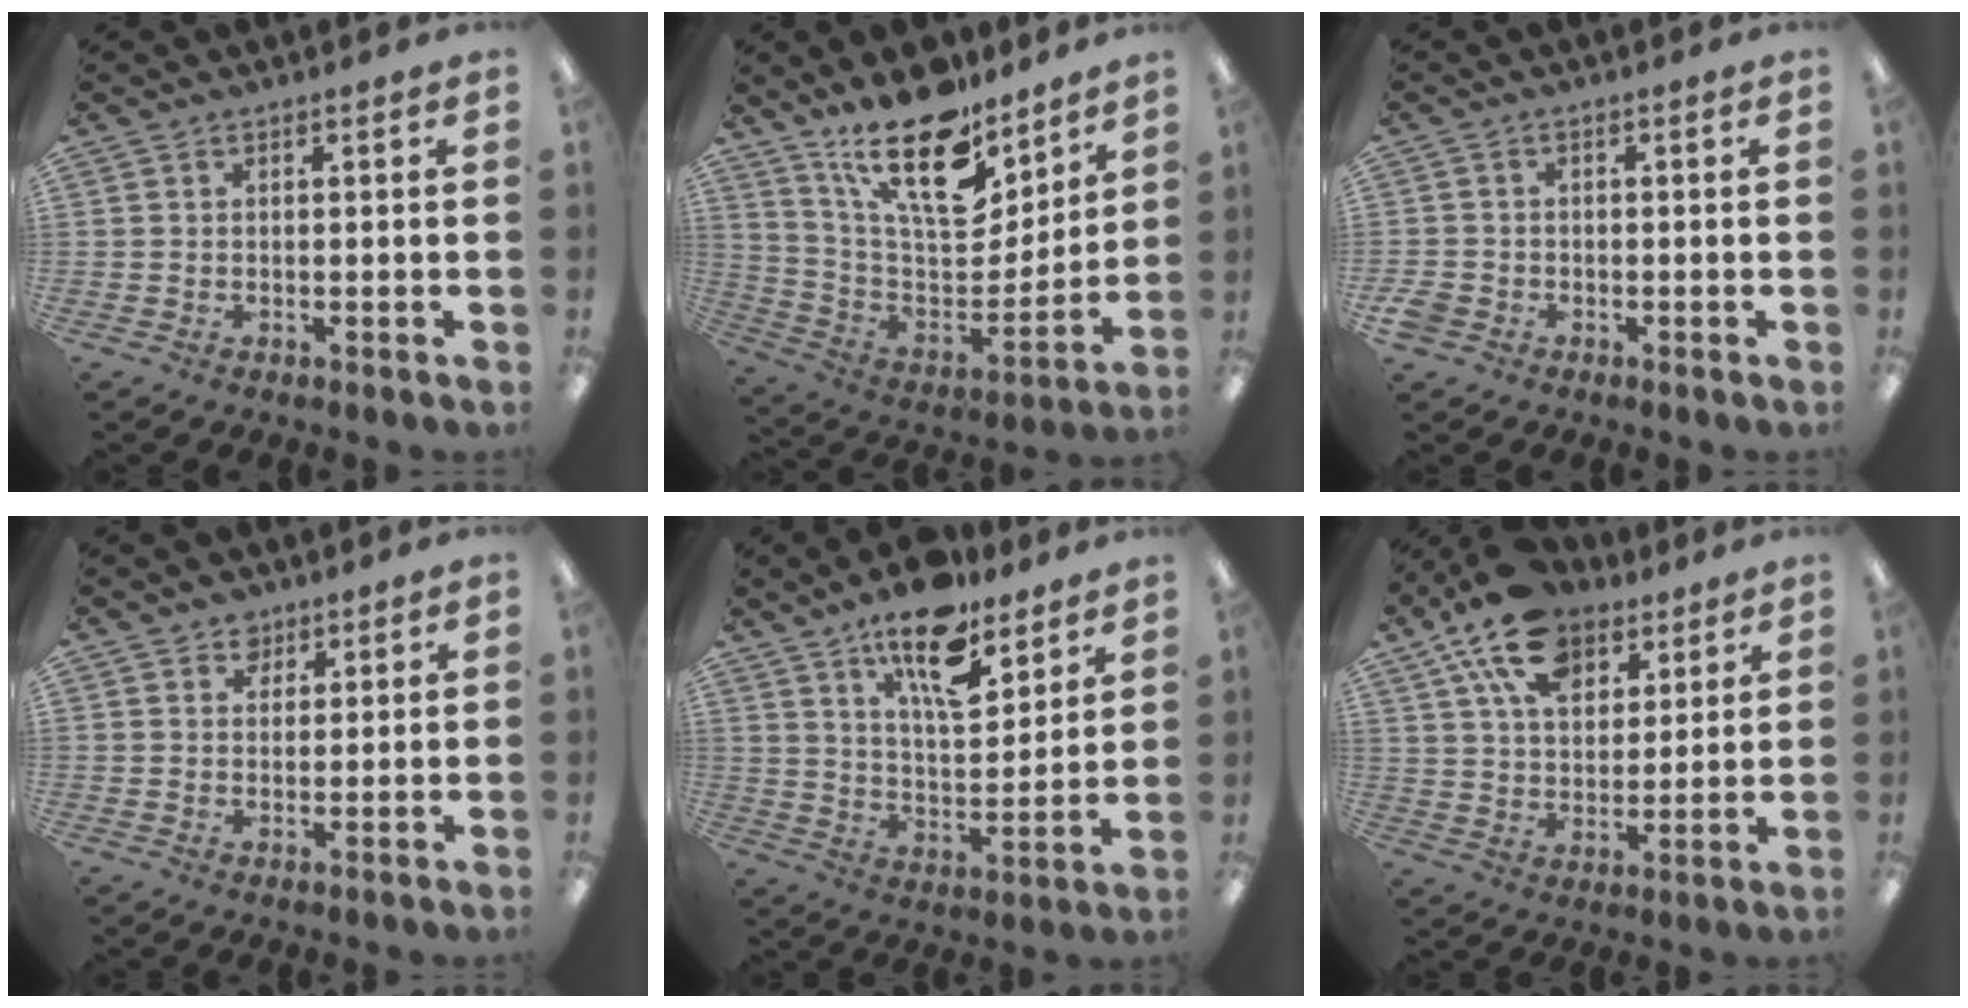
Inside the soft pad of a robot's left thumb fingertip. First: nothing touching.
{"total": 21.5, "force": [15.3, 8.4, 12.6], "torque": [-0.213, -0.105, 0.269]}
{"total": 2.9, "force": [-1.6, 2.2, 1.0], "torque": [-0.021, 0.007, -0.031]}
{"total": 3.7, "force": [2.6, 2.5, 0.6], "torque": [0.003, -0.008, 0.043]}
{"total": 15.3, "force": [11.1, 5.8, 8.7], "torque": [-0.135, -0.060, 0.189]}
{"total": 16.6, "force": [10.5, 9.6, 8.6], "torque": [-0.147, -0.043, 0.192]}